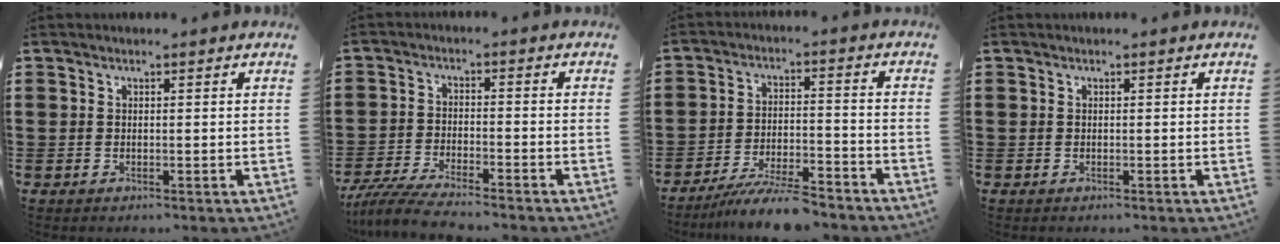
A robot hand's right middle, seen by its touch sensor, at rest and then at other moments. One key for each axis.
{"total": 5.4, "fx": -5.1, "fy": 0.1, "fz": 2.0, "tx": -0.051, "ty": -0.012, "tz": -0.100}
{"total": 8.0, "fx": -7.3, "fy": 0.4, "fz": 3.3, "tx": -0.055, "ty": 0.004, "tz": -0.133}
{"total": 0.0}